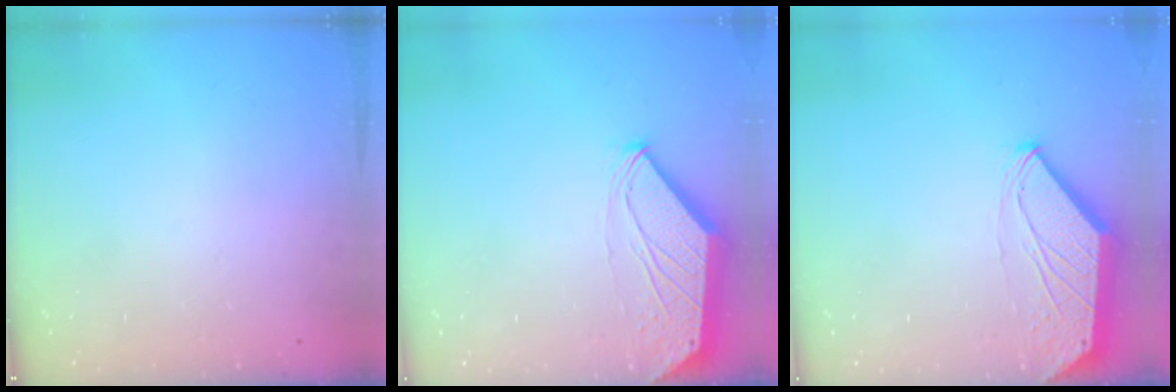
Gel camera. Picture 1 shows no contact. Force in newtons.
{"total": 0.0}
{"total": 0.0}